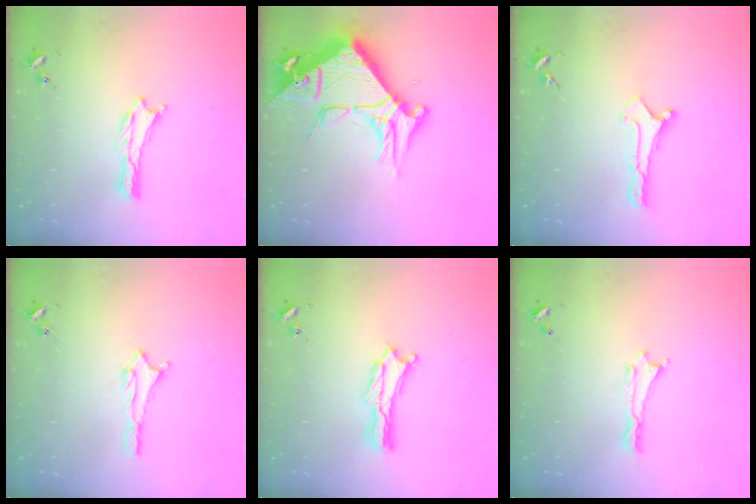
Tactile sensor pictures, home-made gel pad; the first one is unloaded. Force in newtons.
{"total": 12.0, "press": 11.9, "slide": 1.4}
{"total": 0.0}
{"total": 1.5, "press": 1.5, "slide": 0.1}
{"total": 1.2, "press": 1.1, "slide": 0.3}
{"total": 0.0}